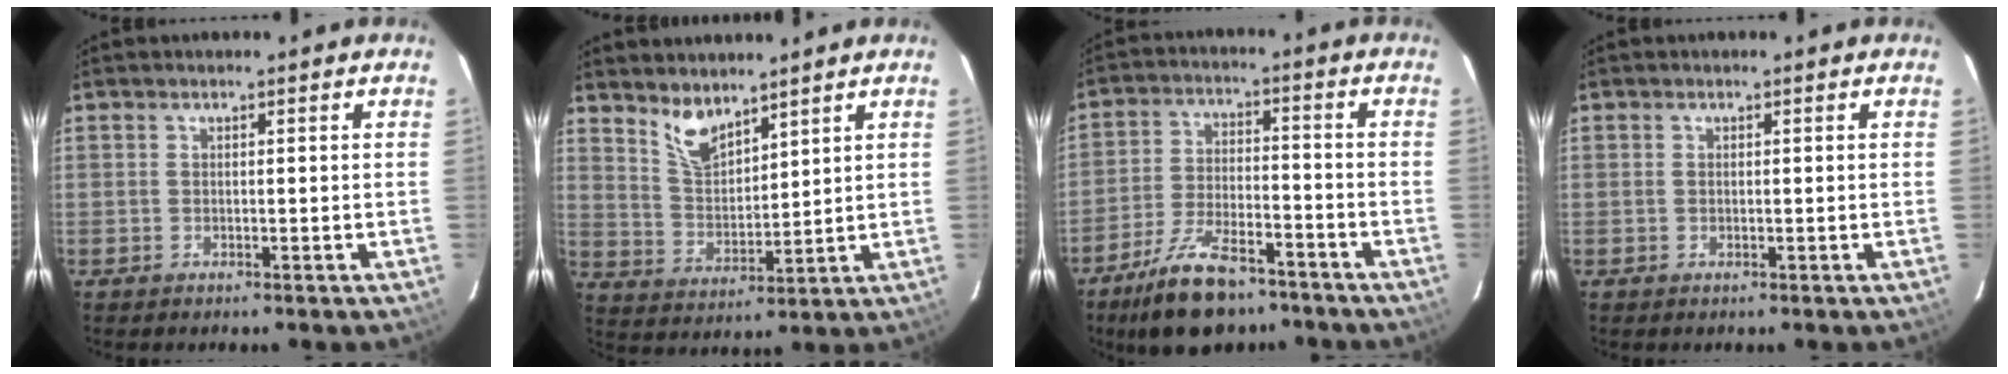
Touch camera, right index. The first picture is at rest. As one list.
[{"total": 7.2, "force": [5.6, 2.6, 3.6], "torque": [-0.065, -0.001, 0.117]}, {"total": 14.0, "force": [-10.5, 5.4, 7.6], "torque": [-0.161, -0.009, -0.182]}, {"total": 0.0}]